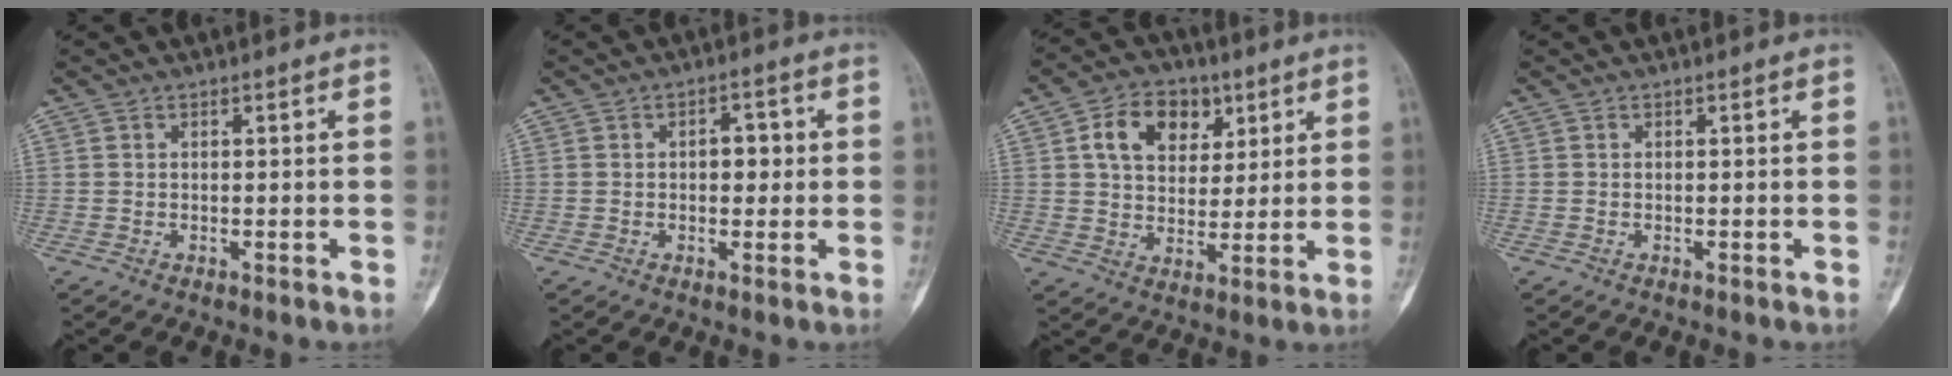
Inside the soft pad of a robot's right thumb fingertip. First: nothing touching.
{"total": 3.9, "force": [0.3, 2.4, 3.0], "torque": [-0.024, 0.007, 0.001]}
{"total": 11.5, "force": [4.4, 8.2, 6.7], "torque": [-0.075, -0.006, 0.074]}
{"total": 0.0}